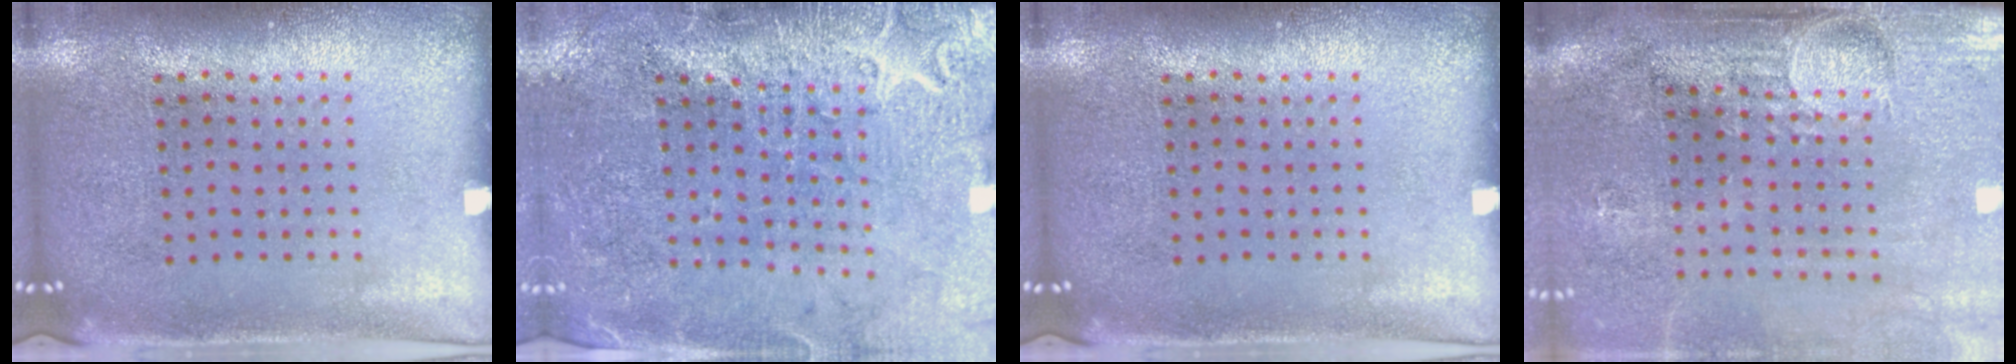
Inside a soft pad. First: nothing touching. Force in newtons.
{"total": 3.1, "press": 3.1, "slide": 0.6}
{"total": 0.0}
{"total": 4.4, "press": 3.6, "slide": 2.6}